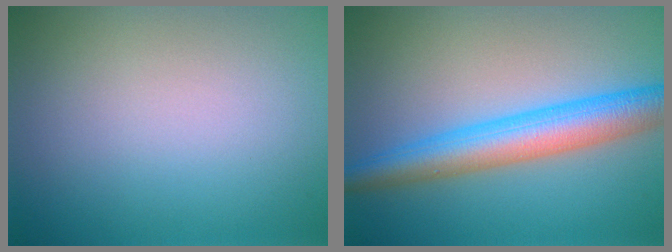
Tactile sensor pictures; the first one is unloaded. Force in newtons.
{"total": 6.3, "press": 6.3, "slide": 0.1}